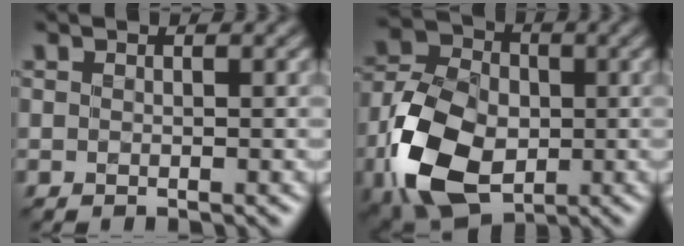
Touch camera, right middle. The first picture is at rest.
{"total": 11.1, "force": [-3.2, 7.5, 7.6], "torque": [-0.172, -0.013, -0.073]}